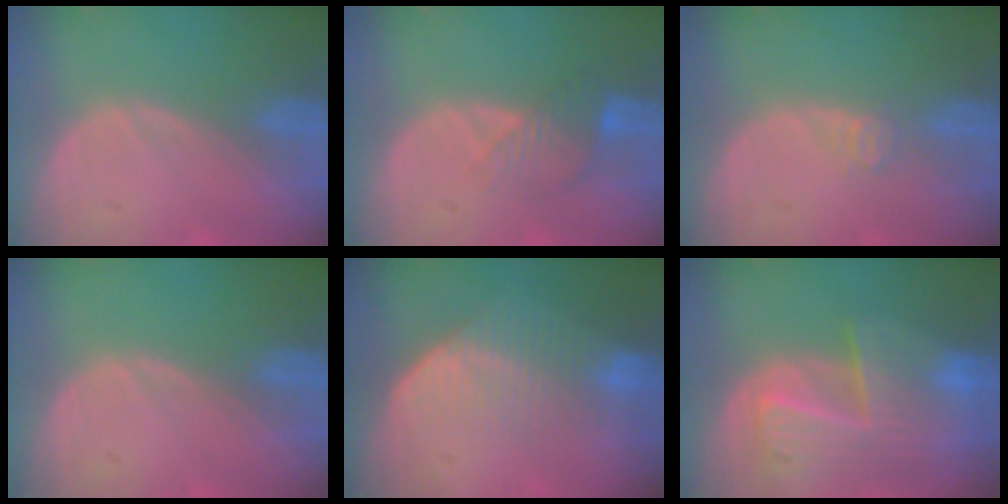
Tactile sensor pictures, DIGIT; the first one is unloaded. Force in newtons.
{"total": 4.4, "press": 3.8, "slide": 2.2}
{"total": 2.0, "press": 1.6, "slide": 1.1}
{"total": 0.0}
{"total": 7.4, "press": 6.4, "slide": 3.8}
{"total": 10.0, "press": 8.7, "slide": 4.9}